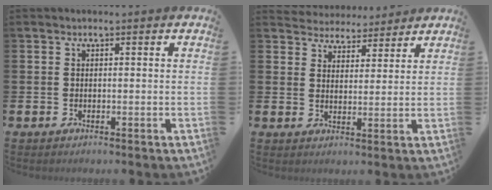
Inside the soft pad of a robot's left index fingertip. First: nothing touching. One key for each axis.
{"total": 4.2, "fx": 4.0, "fy": 1.1, "fz": -0.6, "tx": -0.003, "ty": -0.026, "tz": 0.071}